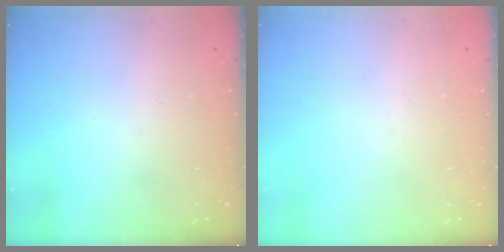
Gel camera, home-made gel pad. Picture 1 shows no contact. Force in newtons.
{"total": 0.0}